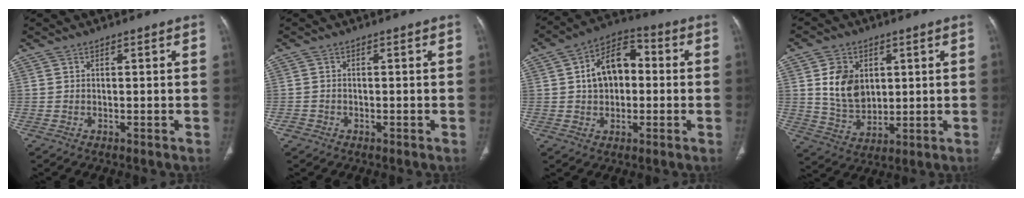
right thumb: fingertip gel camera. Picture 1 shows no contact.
{"total": 1.4, "force": [-0.7, 1.2, 0.2], "torque": [-0.003, 0.005, -0.017]}
{"total": 11.7, "force": [0.9, 7.9, 8.5], "torque": [-0.117, 0.030, 0.005]}
{"total": 10.3, "force": [2.5, 7.8, 6.3], "torque": [-0.082, -0.019, 0.056]}